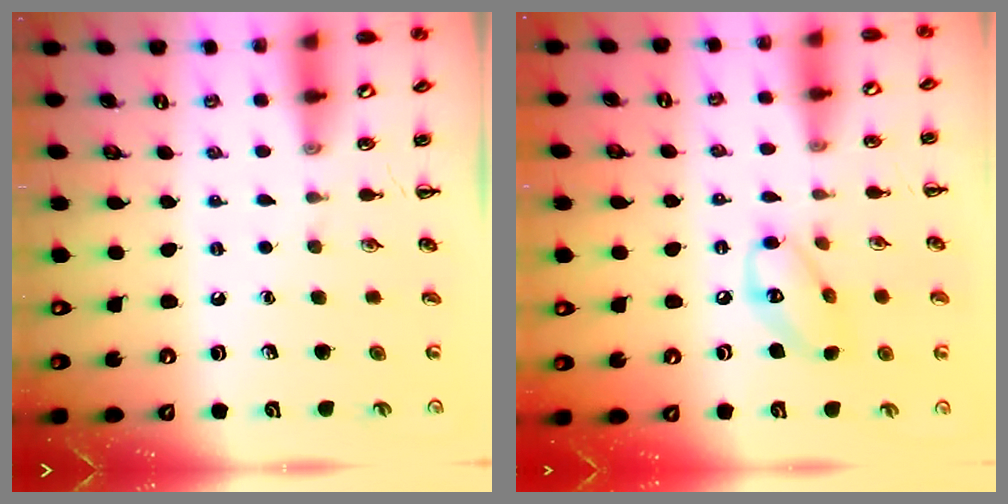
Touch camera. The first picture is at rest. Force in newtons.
{"total": 10.2, "press": 10.1, "slide": 1.5}